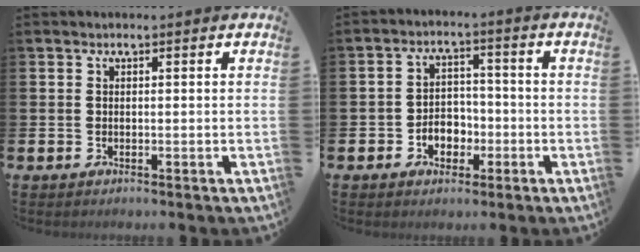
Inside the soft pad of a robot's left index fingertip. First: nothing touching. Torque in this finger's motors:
{"motor_torque": [0.69, 0.12, 0.14, 0.11]}